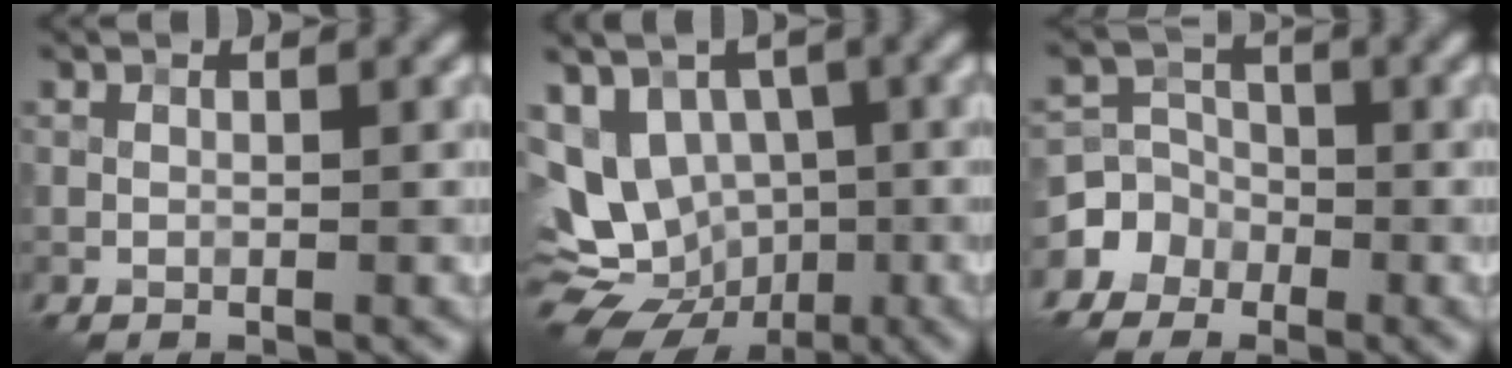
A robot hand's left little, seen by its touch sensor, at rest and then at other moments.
{"total": 12.2, "force": [-2.9, 10.3, 5.9], "torque": [-0.105, -0.005, -0.047]}
{"total": 4.3, "force": [-2.5, 3.4, 0.3], "torque": [0.021, 0.006, -0.063]}